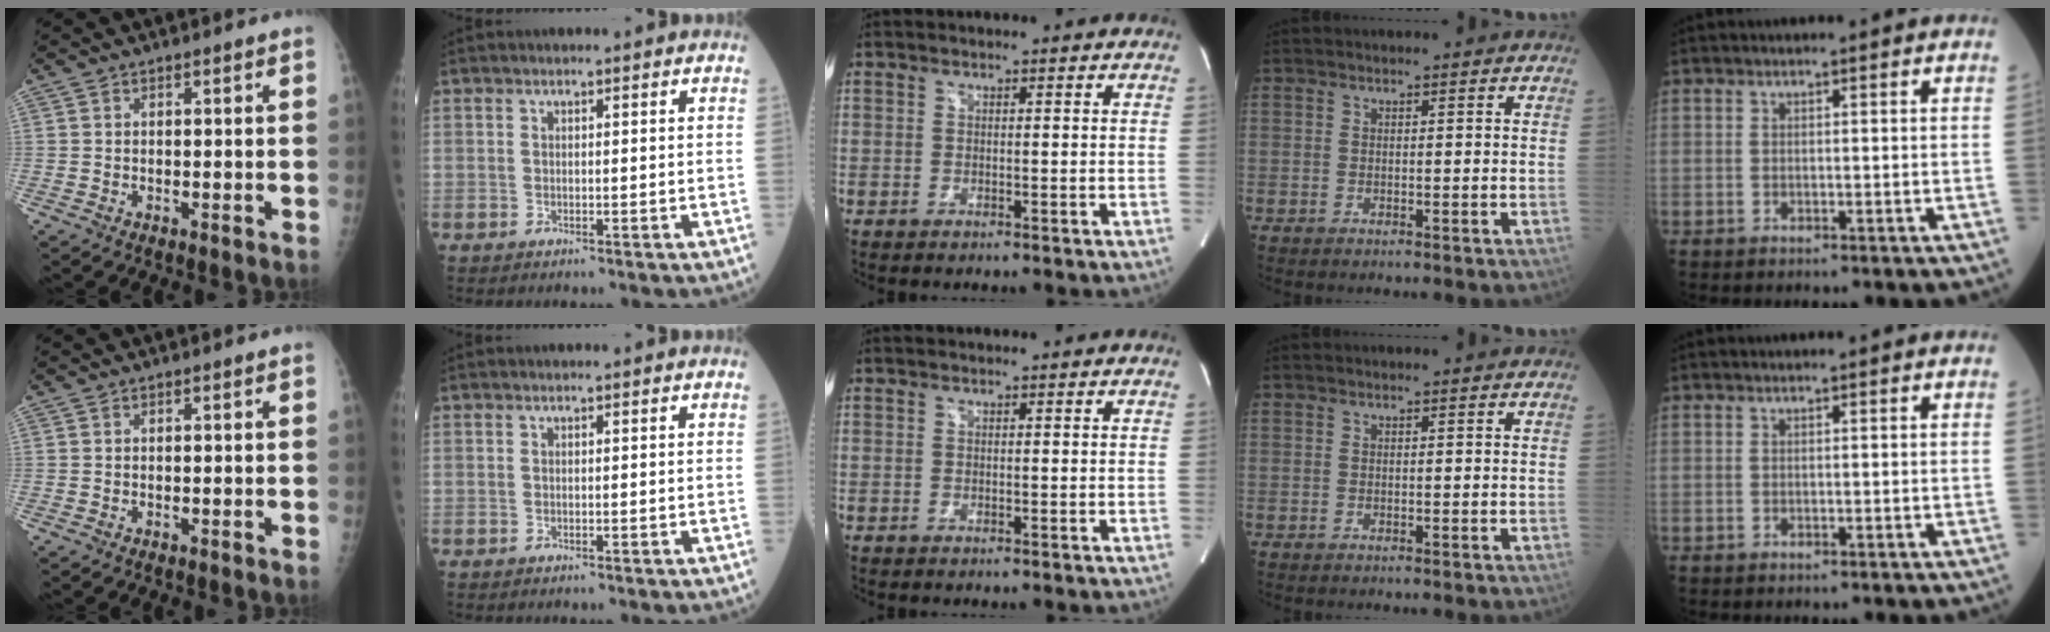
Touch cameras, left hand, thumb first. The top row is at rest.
{}